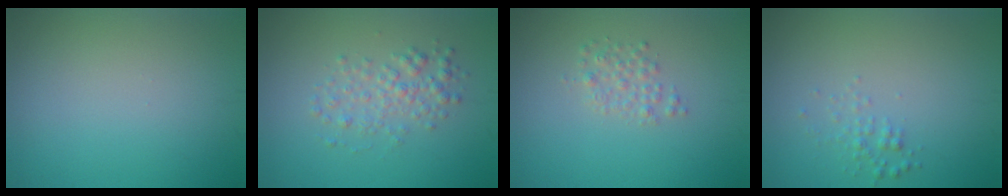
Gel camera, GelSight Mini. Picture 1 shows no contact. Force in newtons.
{"total": 2.5, "press": 2.5, "slide": 0.0}
{"total": 1.5, "press": 1.5, "slide": 0.0}
{"total": 1.1, "press": 1.1, "slide": 0.0}